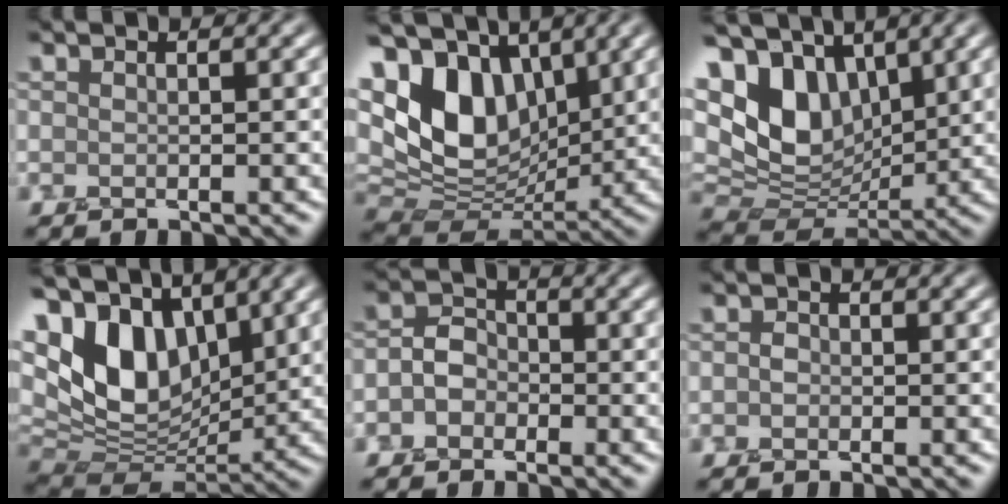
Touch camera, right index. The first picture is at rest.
{"total": 10.8, "force": [3.7, 7.0, 7.3], "torque": [-0.149, 0.001, 0.060]}
{"total": 9.5, "force": [3.8, 6.2, 6.1], "torque": [-0.140, -0.001, 0.064]}
{"total": 10.3, "force": [4.2, 6.2, 7.1], "torque": [-0.150, 0.000, 0.069]}
{"total": 2.4, "force": [-0.9, 1.9, 1.2], "torque": [-0.020, 0.006, -0.025]}
{"total": 0.7, "force": [-0.2, 0.6, 0.4], "torque": [-0.006, -0.001, -0.007]}